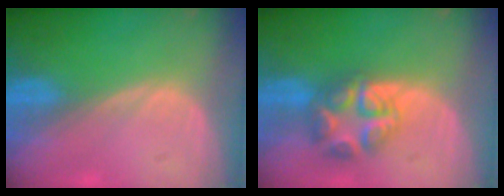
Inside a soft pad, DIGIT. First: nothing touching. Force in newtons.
{"total": 6.5, "press": 6.5, "slide": 0.1}